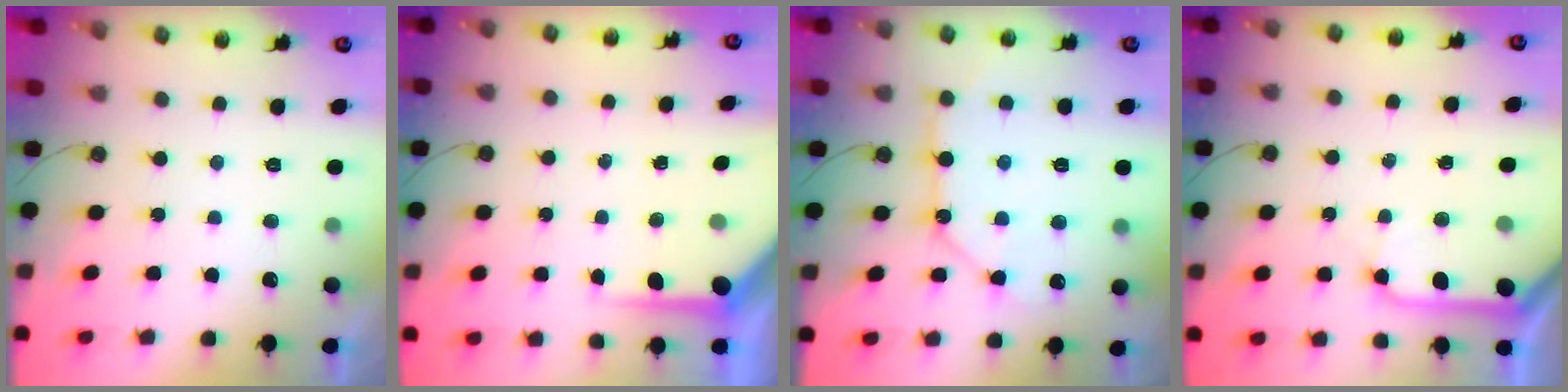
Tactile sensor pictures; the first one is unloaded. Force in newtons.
{"total": 6.4, "press": 6.4, "slide": 0.4}
{"total": 9.9, "press": 9.8, "slide": 0.9}
{"total": 10.4, "press": 10.3, "slide": 1.3}